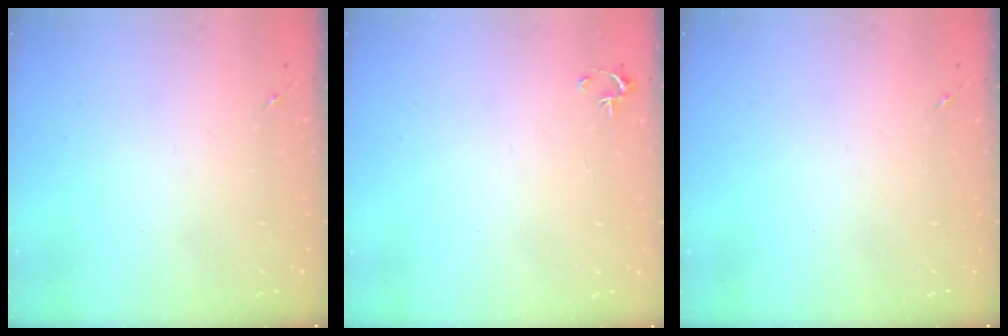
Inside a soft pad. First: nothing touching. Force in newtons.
{"total": 2.5, "press": 2.5, "slide": 0.2}
{"total": 0.0}